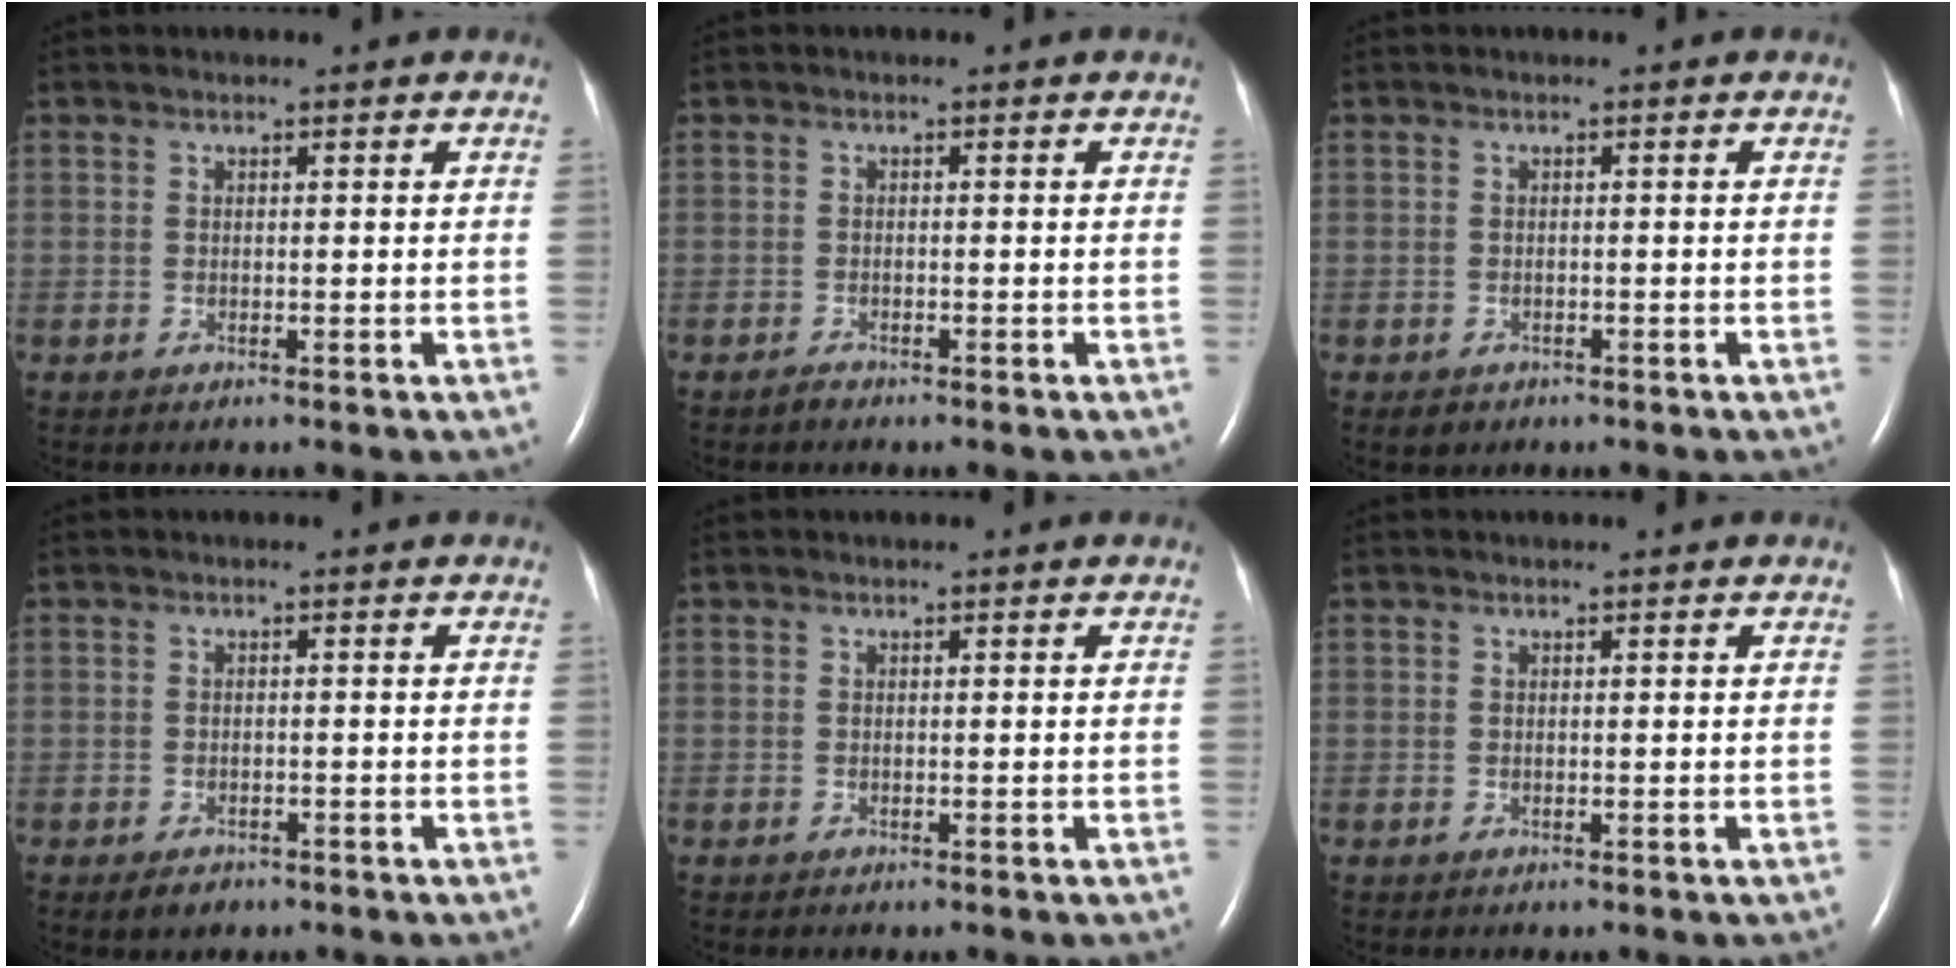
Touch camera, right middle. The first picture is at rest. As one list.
[{"total": 0.9, "force": [-0.8, 0.2, 0.2], "torque": [-0.007, -0.001, -0.015]}, {"total": 1.5, "force": [-0.9, 1.0, 0.4], "torque": [-0.010, 0.001, -0.009]}, {"total": 2.3, "force": [-1.6, 1.3, 1.0], "torque": [-0.021, -0.001, -0.016]}, {"total": 0.0}, {"total": 0.0}]